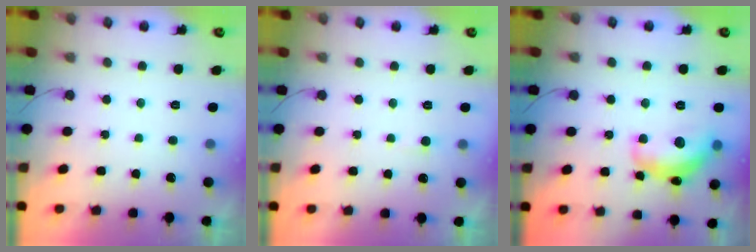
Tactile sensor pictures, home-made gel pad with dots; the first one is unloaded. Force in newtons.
{"total": 2.3, "press": 2.3, "slide": 0.3}
{"total": 14.4, "press": 14.4, "slide": 0.6}